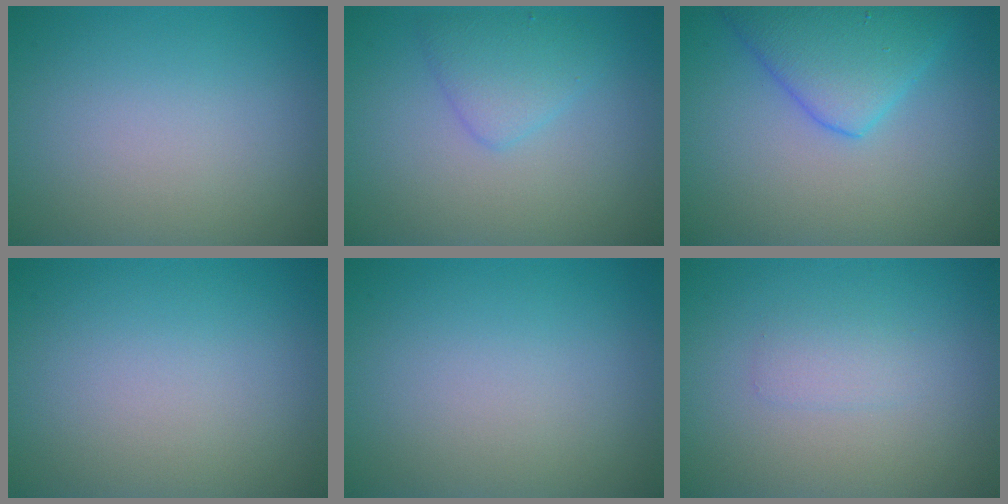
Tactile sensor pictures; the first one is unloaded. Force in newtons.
{"total": 2.5, "press": 2.5, "slide": 0.1}
{"total": 5.3, "press": 5.3, "slide": 0.2}
{"total": 0.0}
{"total": 0.0}
{"total": 1.2, "press": 1.2, "slide": 0.0}